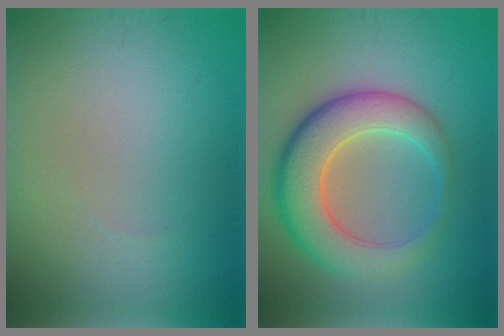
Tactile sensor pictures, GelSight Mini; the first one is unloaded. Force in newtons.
{"total": 7.7, "press": 7.7, "slide": 0.3}